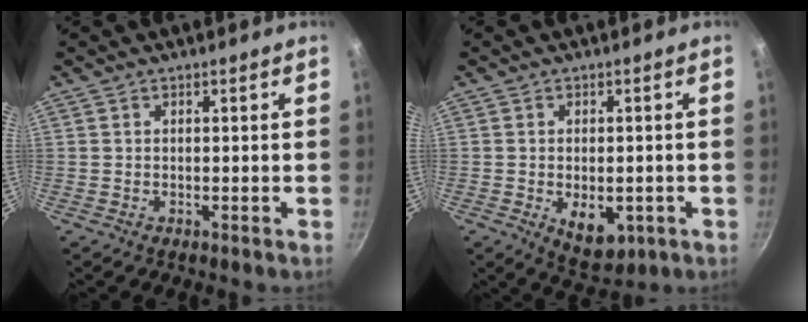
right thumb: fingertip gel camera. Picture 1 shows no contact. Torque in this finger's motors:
{"motor_torque": [-0.17, 0.27, 0.23, 0.34, 0.02]}